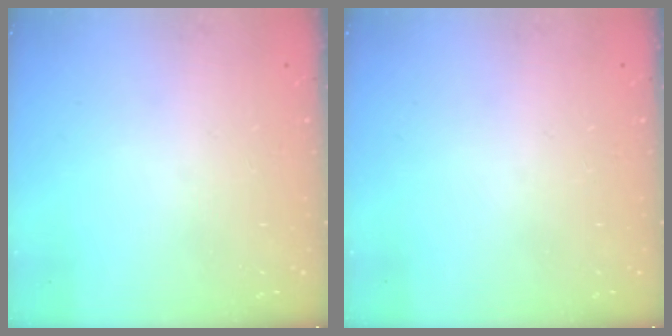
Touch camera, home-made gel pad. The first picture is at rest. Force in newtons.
{"total": 0.0}